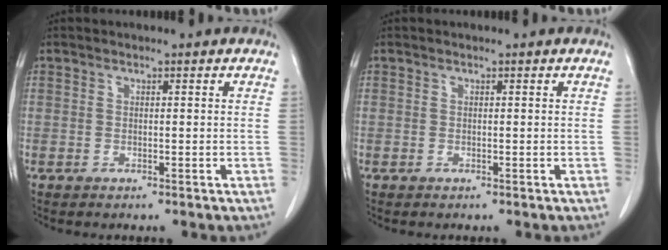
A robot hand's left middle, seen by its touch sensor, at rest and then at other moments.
{"total": 0.0}